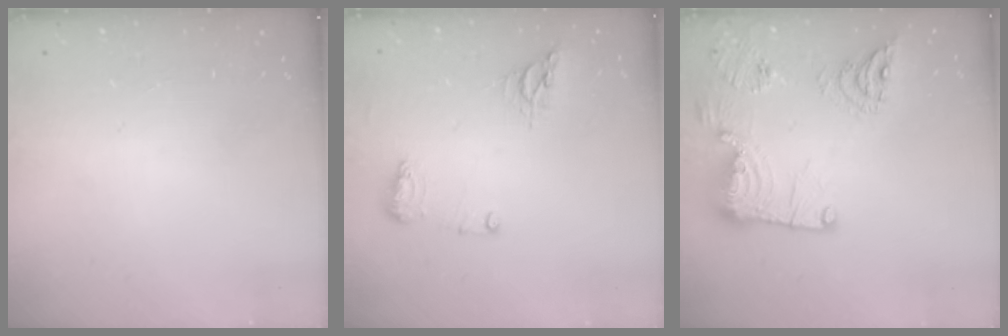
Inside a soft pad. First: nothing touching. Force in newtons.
{"total": 11.7, "press": 10.0, "slide": 6.1}
{"total": 19.2, "press": 19.2, "slide": 1.1}